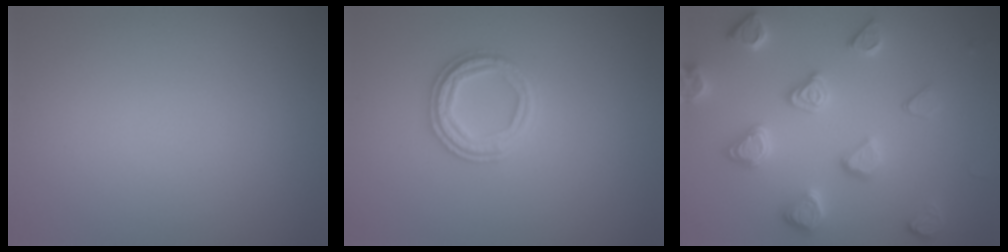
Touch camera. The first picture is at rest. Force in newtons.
{"total": 2.7, "press": 2.7, "slide": 0.3}
{"total": 4.2, "press": 3.7, "slide": 1.9}